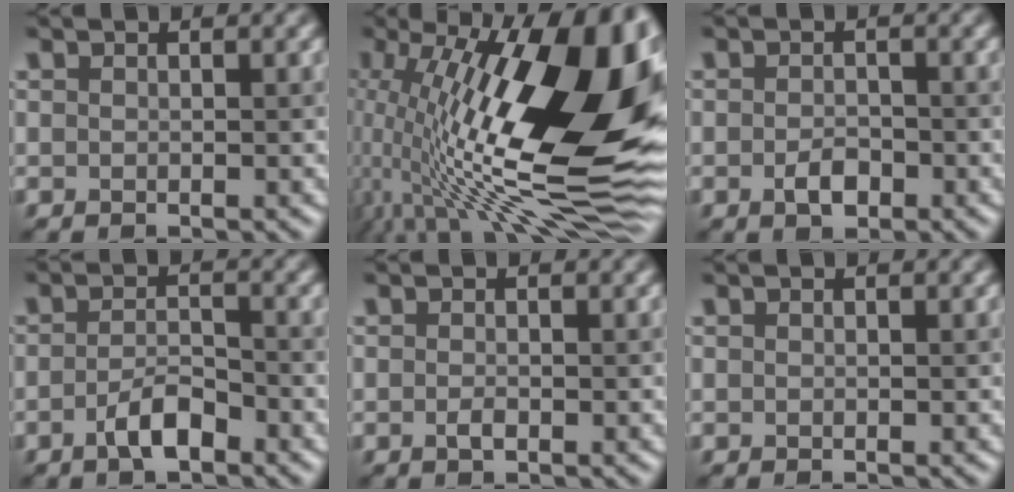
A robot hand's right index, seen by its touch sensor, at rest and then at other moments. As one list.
[{"total": 20.7, "force": [1.7, 8.0, 19.0], "torque": [-0.311, 0.011, 0.016]}, {"total": 2.0, "force": [-0.8, 1.1, 1.4], "torque": [-0.027, 0.000, -0.017]}, {"total": 3.0, "force": [-1.7, 1.1, 2.2], "torque": [-0.043, 0.005, -0.034]}, {"total": 0.8, "force": [-0.4, 0.3, 0.7], "torque": [-0.017, -0.002, -0.007]}, {"total": 0.0}]